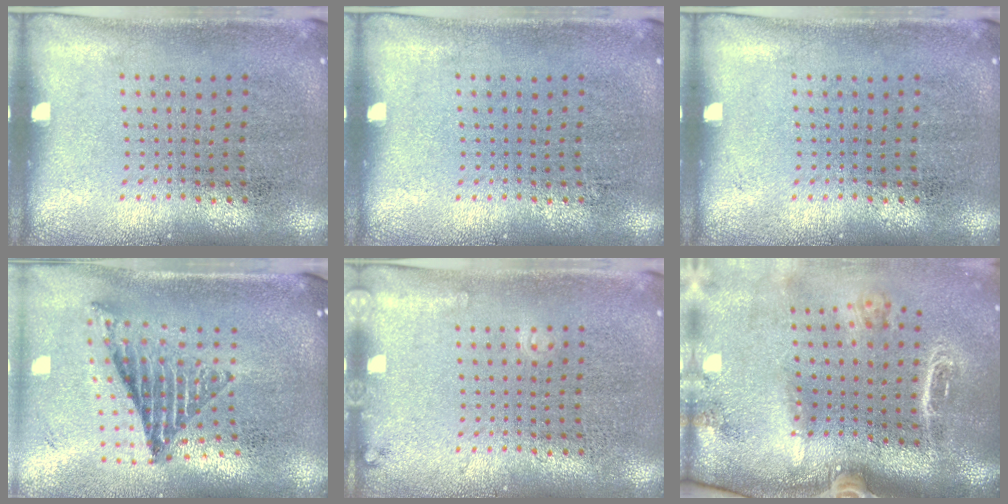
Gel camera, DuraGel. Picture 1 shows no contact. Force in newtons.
{"total": 0.0}
{"total": 0.0}
{"total": 1.6, "press": 1.3, "slide": 1.0}
{"total": 0.9, "press": 0.9, "slide": 0.1}
{"total": 2.9, "press": 2.0, "slide": 2.0}